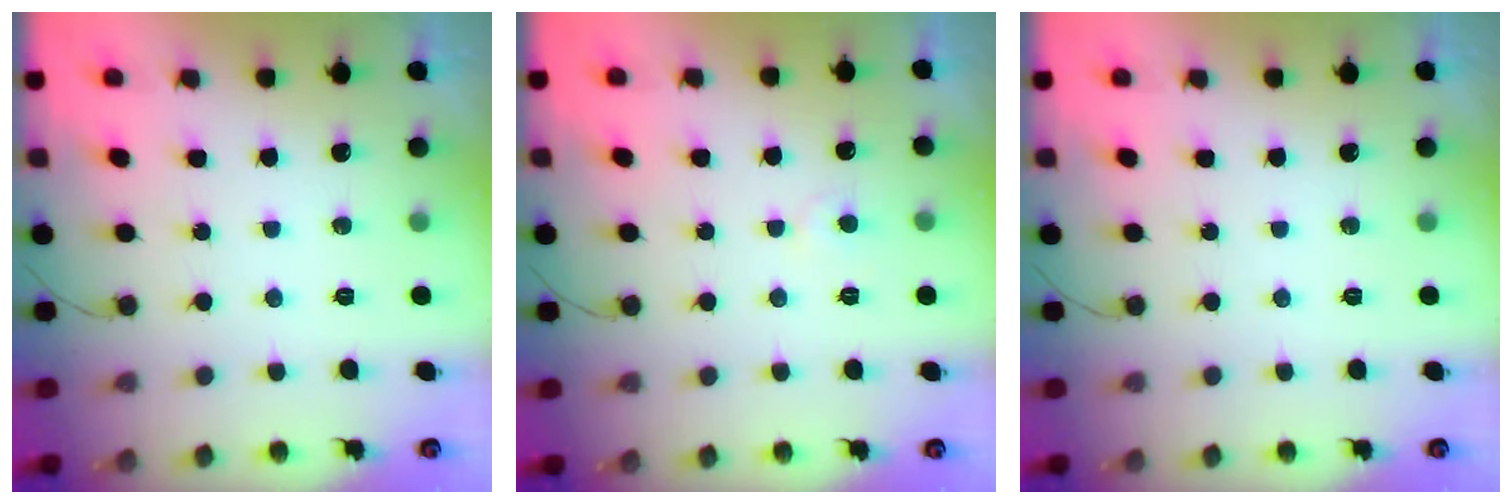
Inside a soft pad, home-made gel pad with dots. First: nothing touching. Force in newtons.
{"total": 3.7, "press": 3.6, "slide": 0.5}
{"total": 0.0}